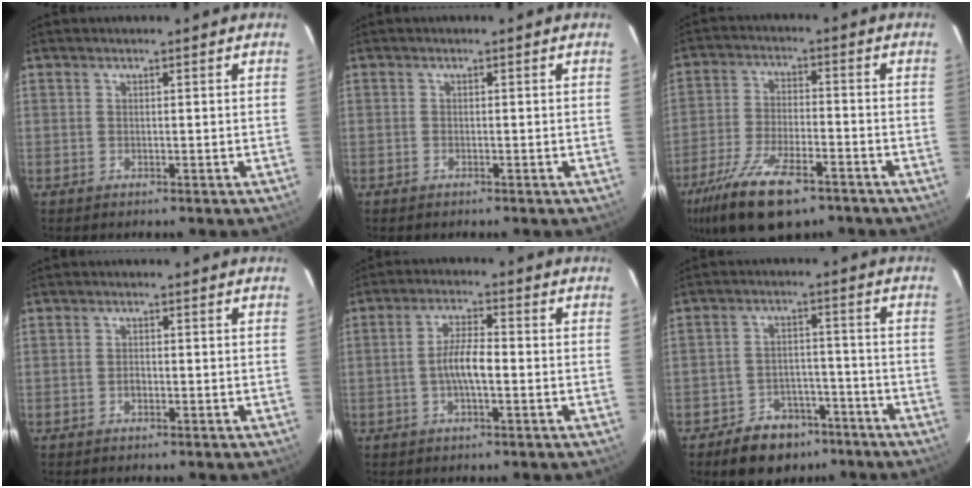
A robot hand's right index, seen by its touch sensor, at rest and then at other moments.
{"total": 0.7, "force": [-0.6, 0.4, 0.1], "torque": [-0.003, 0.001, -0.012]}
{"total": 16.7, "force": [-11.2, 6.1, 10.7], "torque": [-0.233, -0.040, -0.200]}
{"total": 1.2, "force": [-0.5, 0.8, 0.6], "torque": [-0.012, 0.003, -0.009]}
{"total": 5.5, "force": [-1.3, 1.4, 5.1], "torque": [-0.099, 0.007, -0.024]}
{"total": 10.3, "force": [-7.3, 6.4, 3.4], "torque": [-0.082, 0.022, -0.094]}